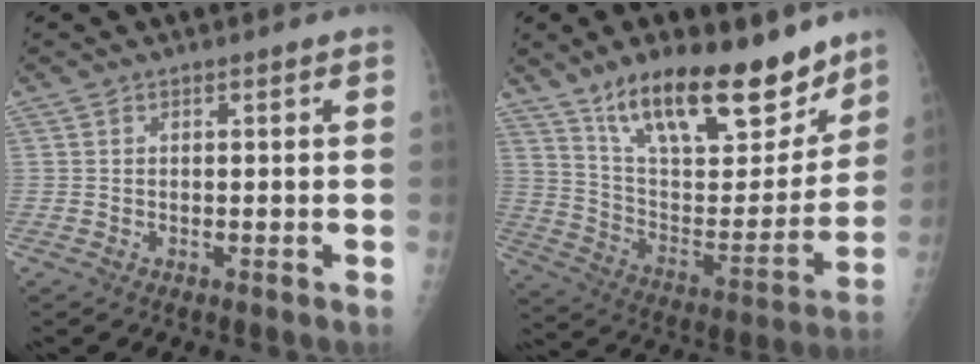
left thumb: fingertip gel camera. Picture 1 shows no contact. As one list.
[{"total": 25.2, "force": [17.3, 9.4, 15.7], "torque": [-0.202, -0.073, 0.287]}]